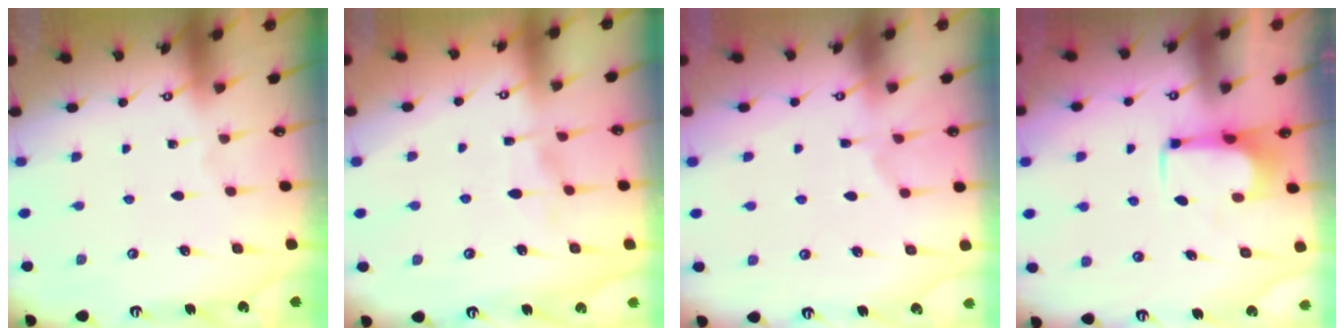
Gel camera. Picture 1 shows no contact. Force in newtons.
{"total": 1.2, "press": 0.8, "slide": 0.9}
{"total": 2.6, "press": 2.3, "slide": 1.1}
{"total": 2.0, "press": 2.0, "slide": 0.4}